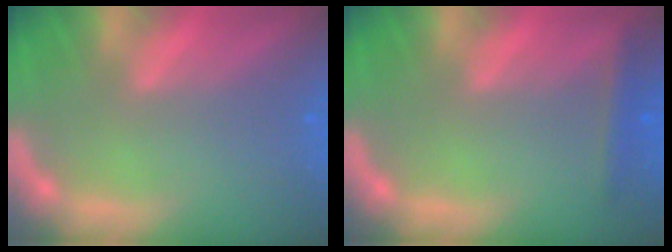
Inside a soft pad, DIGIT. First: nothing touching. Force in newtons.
{"total": 1.9}